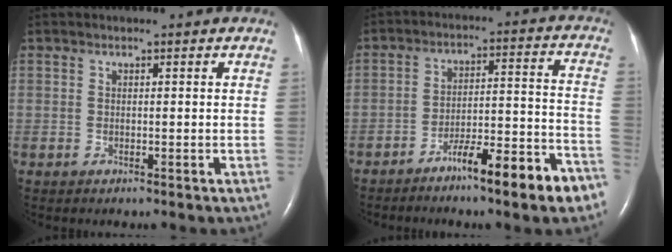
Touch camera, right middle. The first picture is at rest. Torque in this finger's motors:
{"motor_torque": [1.09, -1.05, 0.21, 0.11]}